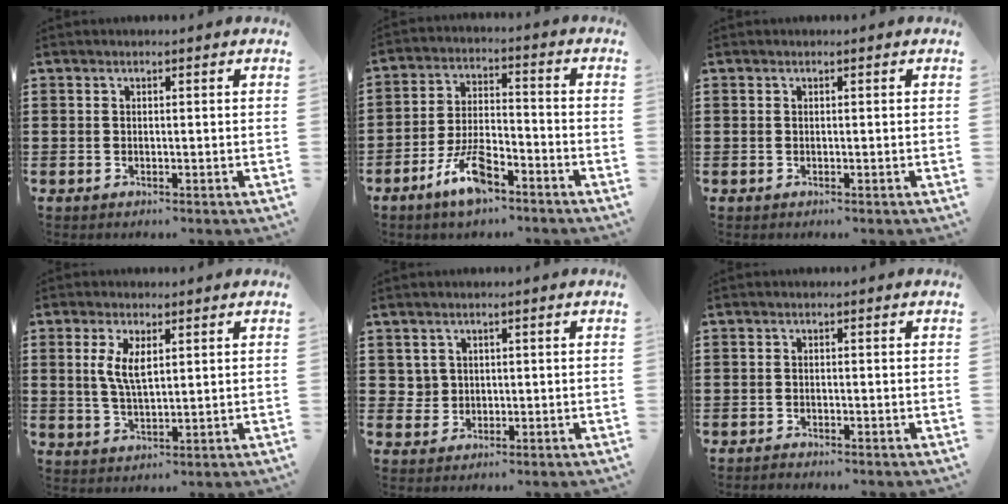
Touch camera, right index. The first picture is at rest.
{"total": 8.4, "force": [-5.3, 3.0, 5.9], "torque": [-0.130, 0.003, -0.098]}
{"total": 0.0}
{"total": 4.8, "force": [1.4, 1.9, 4.2], "torque": [-0.089, 0.006, 0.023]}
{"total": 2.0, "force": [0.7, 1.8, 0.2], "torque": [-0.013, 0.009, 0.011]}
{"total": 0.9, "force": [-0.9, 0.0, 0.0], "torque": [-0.003, 0.000, -0.018]}